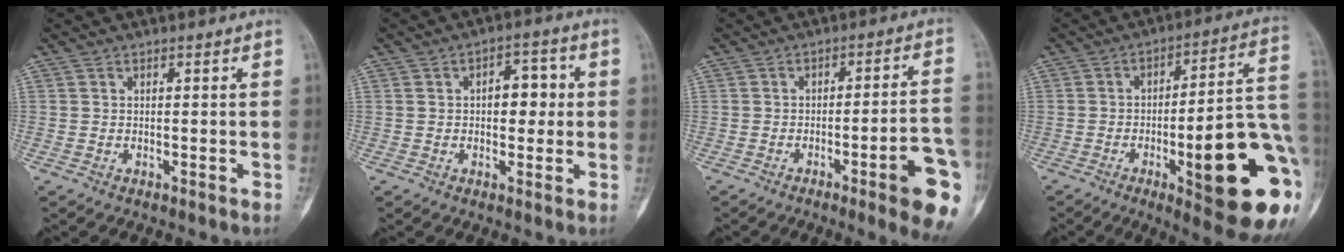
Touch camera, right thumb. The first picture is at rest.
{"total": 6.3, "force": [0.5, 3.8, 5.0], "torque": [-0.042, 0.013, 0.003]}
{"total": 13.1, "force": [-5.4, 1.8, 11.8], "torque": [-0.128, 0.023, -0.068]}
{"total": 25.1, "force": [-6.5, 5.8, 23.5], "torque": [-0.269, 0.014, -0.079]}